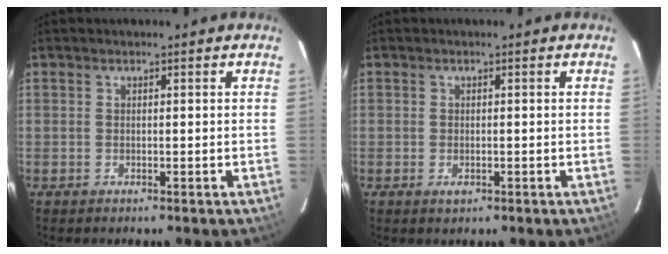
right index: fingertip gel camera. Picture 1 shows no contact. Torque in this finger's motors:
{"motor_torque": [0.06, -0.05, 0.05, 0.01]}